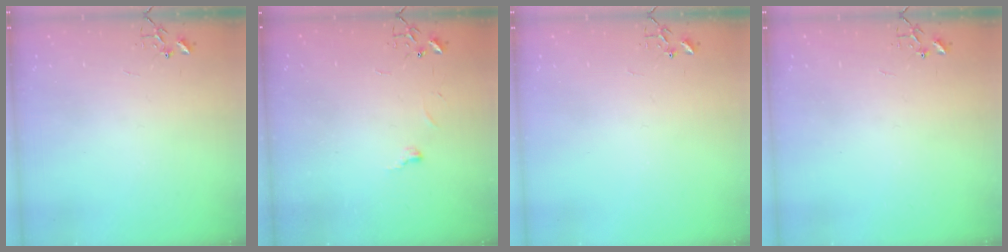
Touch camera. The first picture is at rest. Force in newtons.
{"total": 3.8, "press": 3.8, "slide": 0.5}
{"total": 0.0}
{"total": 0.0}